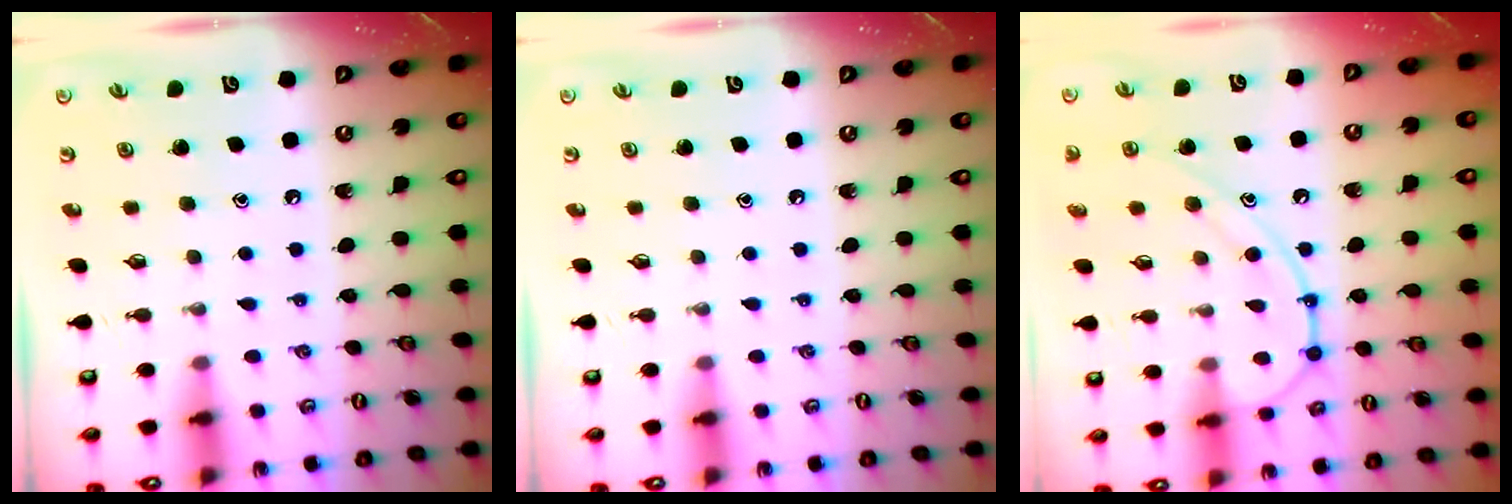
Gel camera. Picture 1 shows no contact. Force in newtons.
{"total": 0.0}
{"total": 12.3, "press": 12.3, "slide": 0.8}